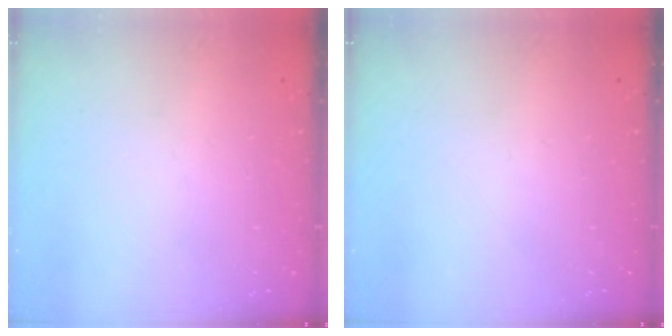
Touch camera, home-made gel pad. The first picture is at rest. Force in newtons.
{"total": 0.0}